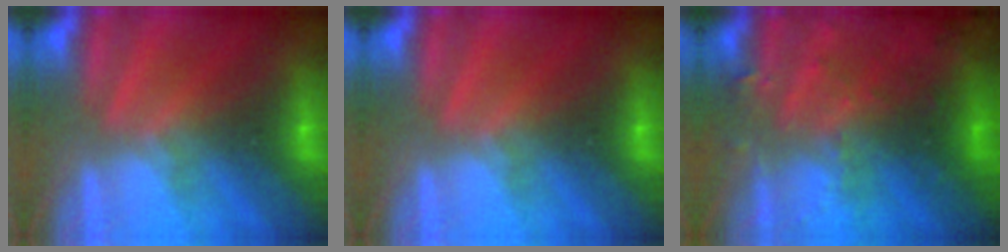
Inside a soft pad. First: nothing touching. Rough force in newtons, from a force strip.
{"total": 0.0}
{"total": 8.0}